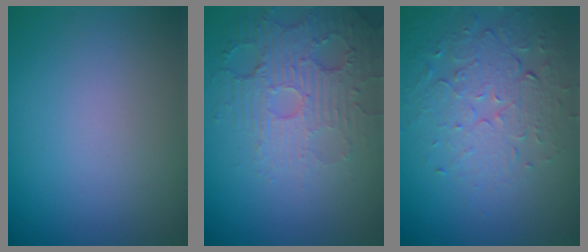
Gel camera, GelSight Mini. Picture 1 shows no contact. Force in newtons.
{"total": 5.5, "press": 3.7, "slide": 4.1}
{"total": 5.4, "press": 3.7, "slide": 3.9}